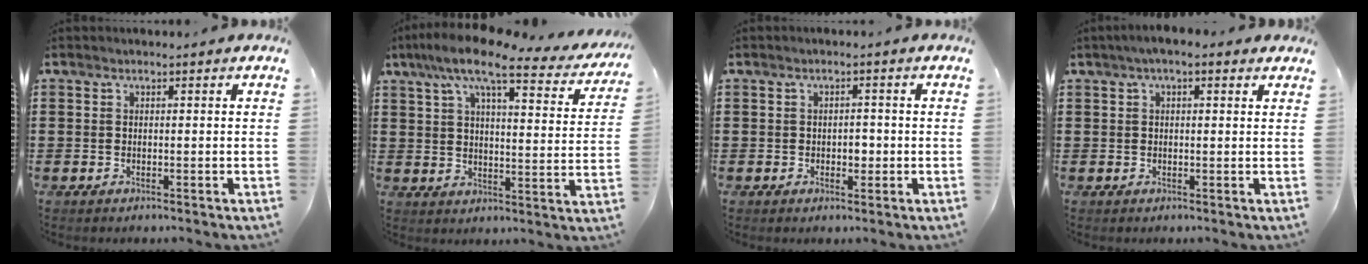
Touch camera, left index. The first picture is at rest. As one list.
[{"total": 10.5, "force": [7.7, 1.9, 6.8], "torque": [-0.144, -0.032, 0.126]}, {"total": 2.1, "force": [-0.4, 1.2, 1.7], "torque": [-0.034, 0.005, -0.010]}, {"total": 2.2, "force": [0.8, 0.8, 1.8], "torque": [-0.037, 0.008, 0.012]}]